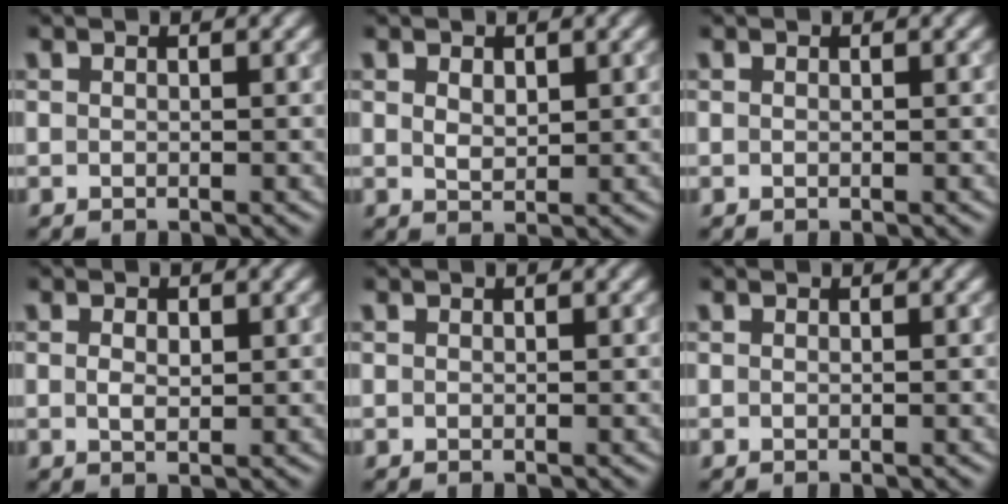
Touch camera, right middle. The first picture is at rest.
{"total": 1.6, "force": [0.7, 1.0, 1.0], "torque": [-0.019, -0.003, 0.016]}
{"total": 0.0}
{"total": 1.4, "force": [0.2, 0.8, 1.2], "torque": [-0.024, -0.002, 0.004]}
{"total": 0.0}
{"total": 0.0}